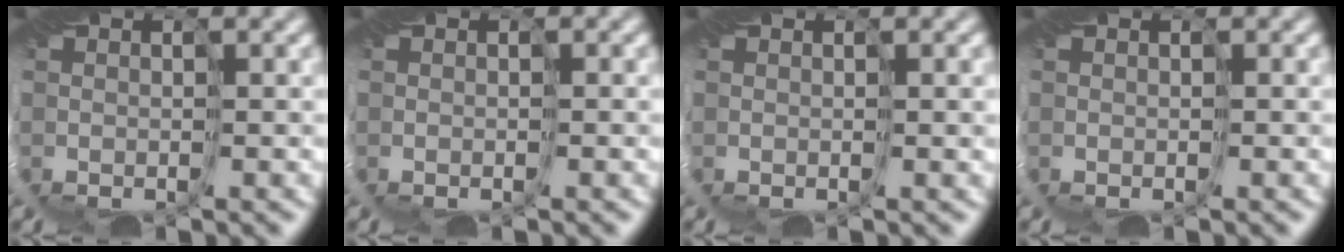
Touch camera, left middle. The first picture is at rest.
{"total": 0.0}
{"total": 0.9, "force": [0.3, -0.1, 0.9], "torque": [-0.009, 0.004, 0.004]}
{"total": 0.0}